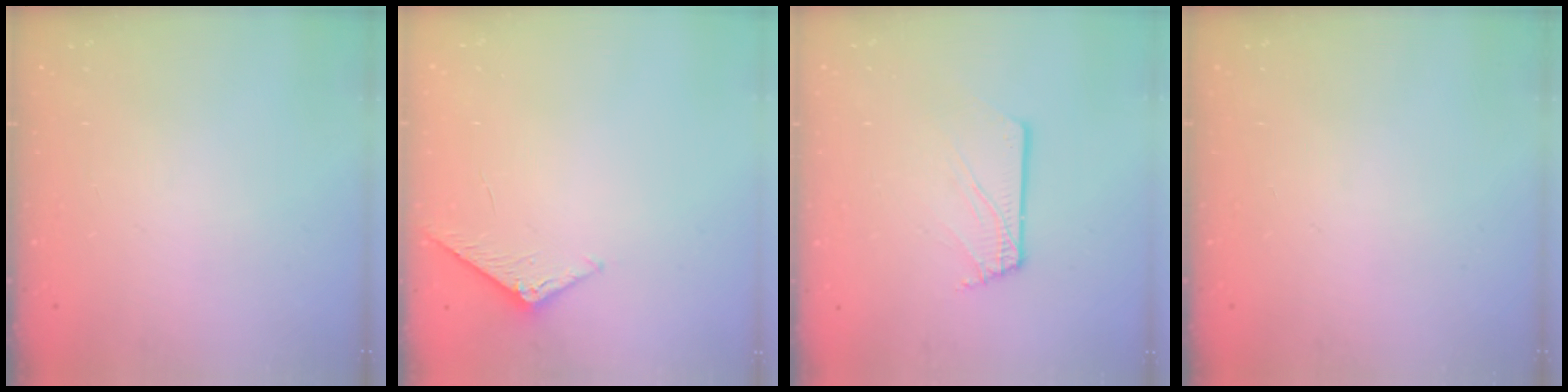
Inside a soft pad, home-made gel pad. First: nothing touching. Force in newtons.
{"total": 5.6, "press": 5.6, "slide": 0.6}
{"total": 2.6, "press": 2.6, "slide": 0.3}
{"total": 0.0}